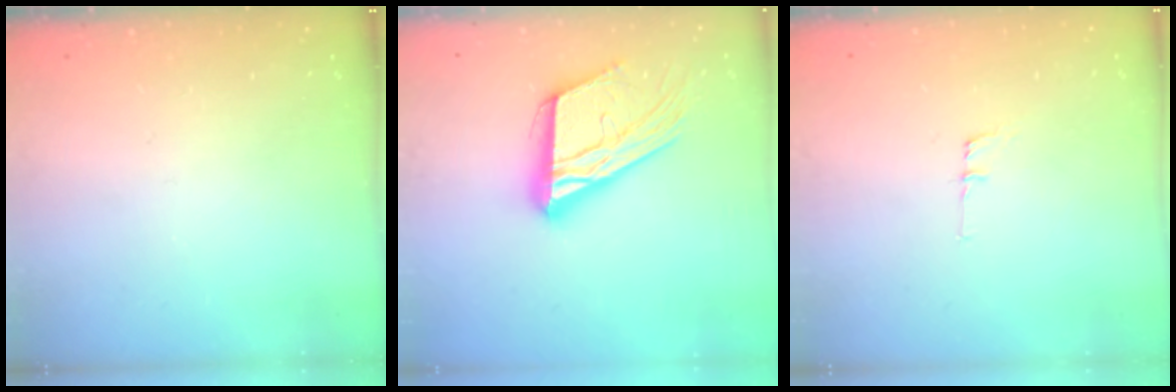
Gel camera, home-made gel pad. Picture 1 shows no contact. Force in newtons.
{"total": 19.6, "press": 19.4, "slide": 2.8}
{"total": 6.6, "press": 6.2, "slide": 2.3}